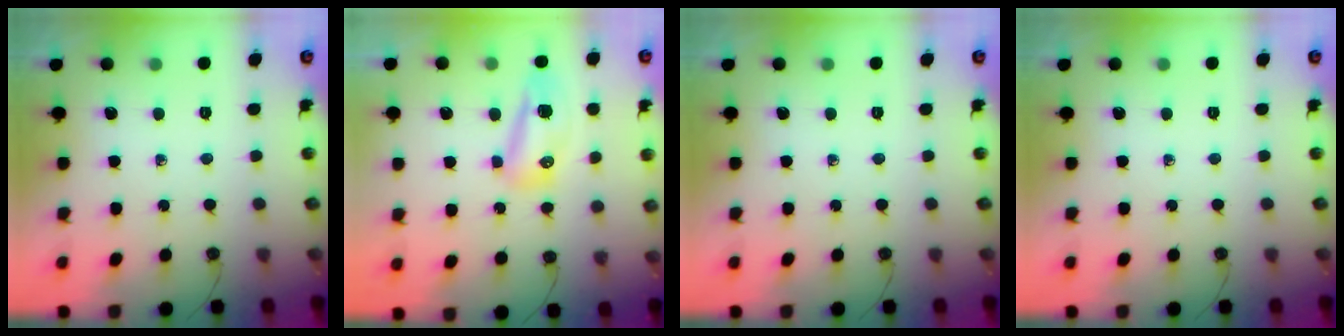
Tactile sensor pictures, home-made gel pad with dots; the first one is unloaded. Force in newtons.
{"total": 24.6, "press": 13.1, "slide": 20.8}
{"total": 0.0}
{"total": 0.0}